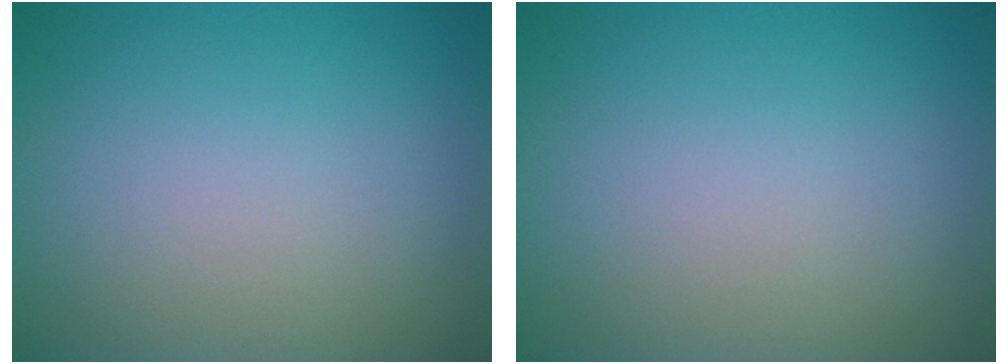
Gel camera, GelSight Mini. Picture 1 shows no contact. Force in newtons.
{"total": 0.0}